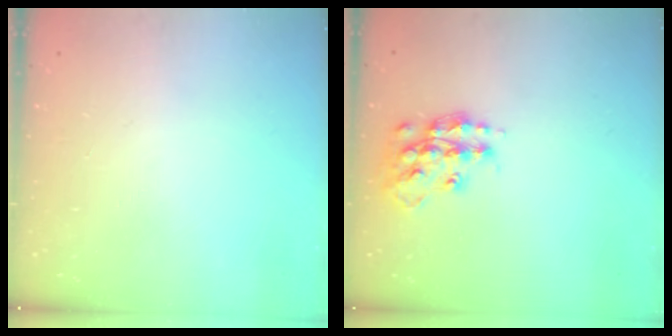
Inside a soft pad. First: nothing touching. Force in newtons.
{"total": 14.6, "press": 14.6, "slide": 0.8}